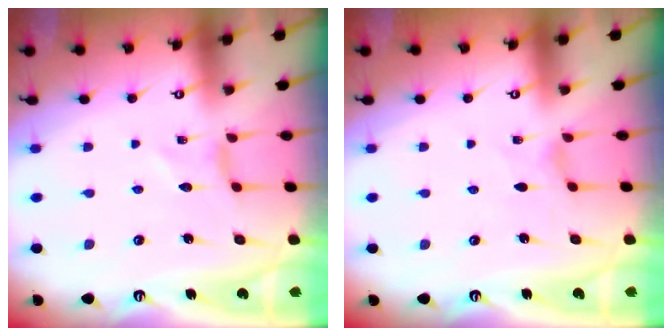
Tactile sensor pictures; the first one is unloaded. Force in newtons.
{"total": 0.7, "press": 0.6, "slide": 0.2}